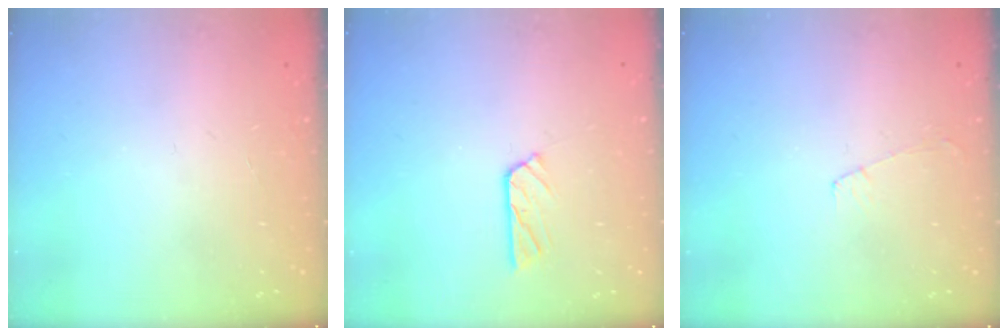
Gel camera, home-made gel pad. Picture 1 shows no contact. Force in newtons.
{"total": 4.6, "press": 4.6, "slide": 0.2}
{"total": 4.0, "press": 3.9, "slide": 0.5}